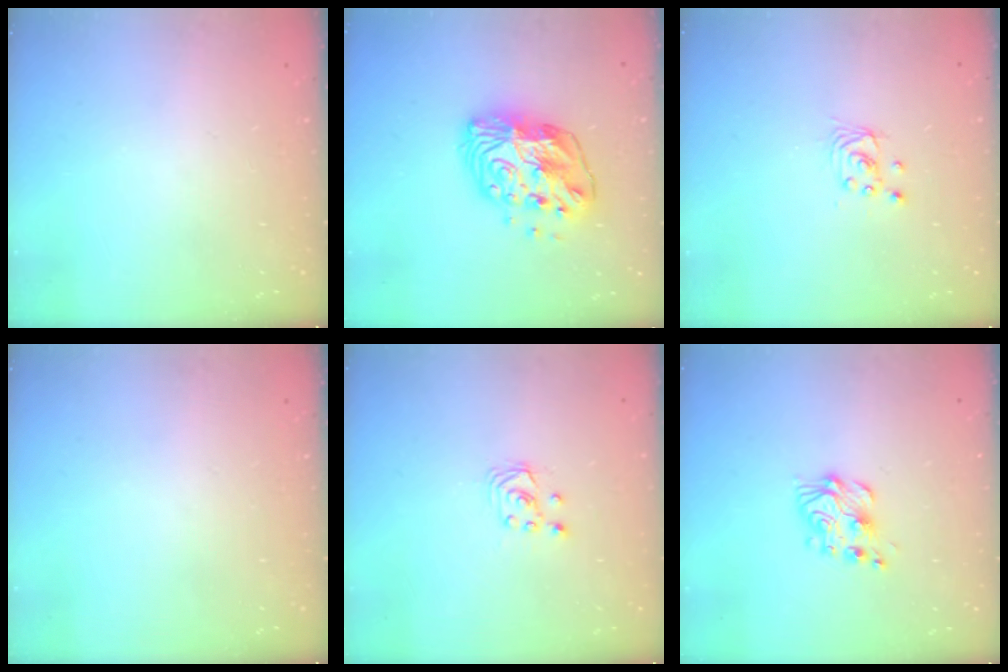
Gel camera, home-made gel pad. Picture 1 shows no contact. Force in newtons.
{"total": 14.1, "press": 14.1, "slide": 1.2}
{"total": 2.5, "press": 2.5, "slide": 0.1}
{"total": 0.0}
{"total": 2.6, "press": 2.6, "slide": 0.3}
{"total": 8.1, "press": 8.1, "slide": 0.4}